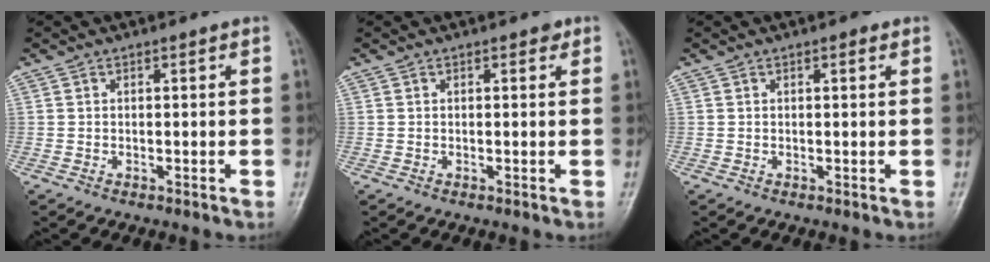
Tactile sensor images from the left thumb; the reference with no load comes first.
{"total": 0.9, "force": [0.5, 0.6, 0.4], "torque": [0.004, -0.001, 0.002]}
{"total": 1.0, "force": [0.5, 0.4, 0.7], "torque": [-0.006, 0.001, 0.004]}